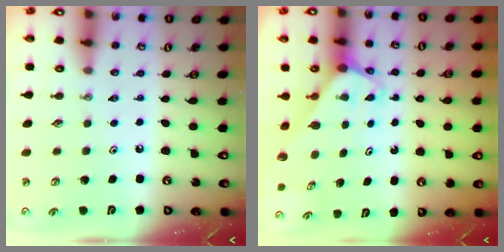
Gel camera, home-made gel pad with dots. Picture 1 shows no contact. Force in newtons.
{"total": 1.9, "press": 1.9, "slide": 0.1}